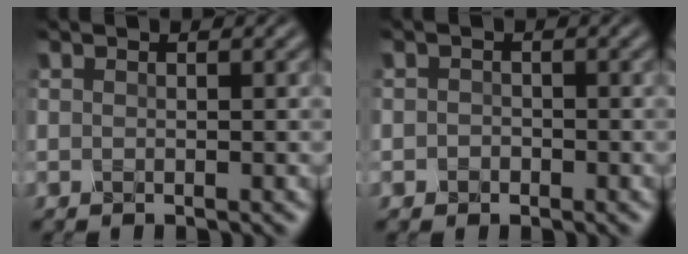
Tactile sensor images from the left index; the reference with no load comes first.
{"total": 0.9, "force": [-0.4, 0.8, 0.2], "torque": [-0.001, -0.003, -0.009]}